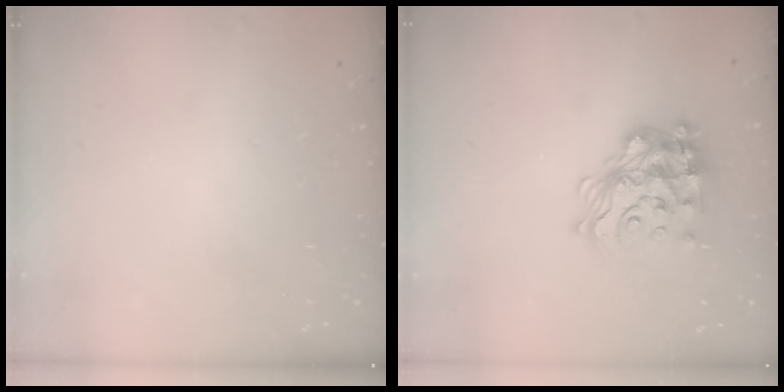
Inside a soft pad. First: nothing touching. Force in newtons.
{"total": 18.6, "press": 18.6, "slide": 1.2}